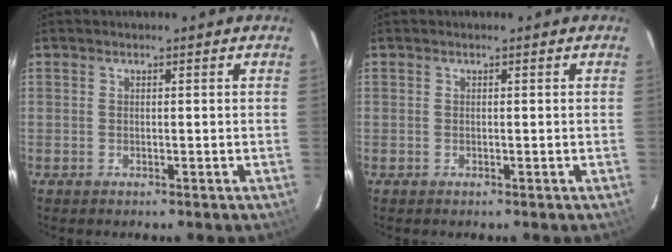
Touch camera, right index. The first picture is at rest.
{"total": 0.0}